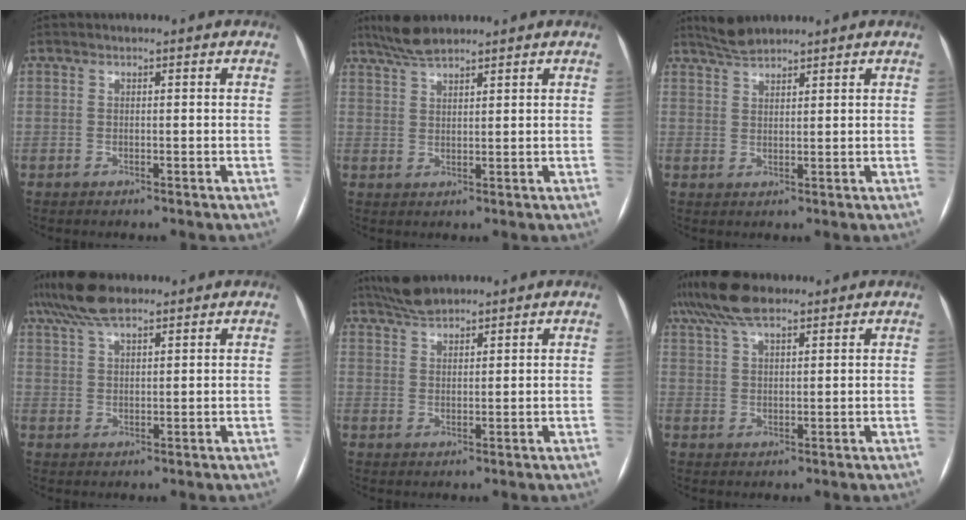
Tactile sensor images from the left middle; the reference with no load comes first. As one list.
[{"total": 4.7, "force": [4.2, 0.7, 2.1], "torque": [-0.050, 0.016, 0.083]}, {"total": 3.7, "force": [3.5, 0.5, 0.9], "torque": [-0.025, 0.013, 0.071]}, {"total": 8.1, "force": [6.3, 2.1, 4.7], "torque": [-0.096, 0.030, 0.116]}, {"total": 4.8, "force": [4.4, 1.0, 1.7], "torque": [-0.041, 0.017, 0.086]}, {"total": 9.4, "force": [7.2, 2.8, 5.5], "torque": [-0.114, 0.041, 0.134]}]